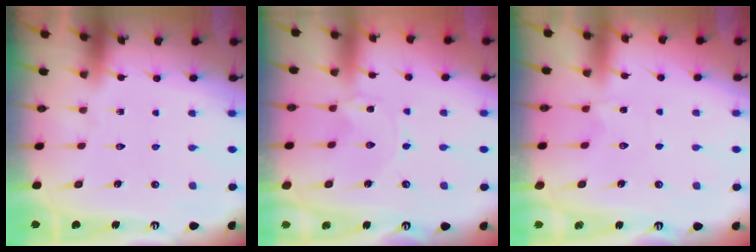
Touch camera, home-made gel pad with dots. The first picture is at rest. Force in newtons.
{"total": 0.0}
{"total": 3.4, "press": 3.4, "slide": 0.5}